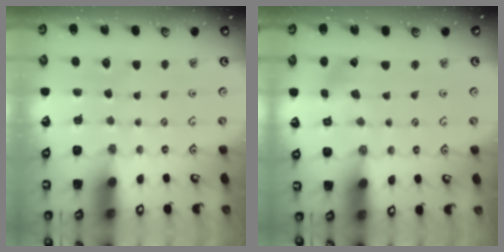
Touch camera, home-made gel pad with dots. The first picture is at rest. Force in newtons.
{"total": 1.5, "press": 1.5, "slide": 0.3}